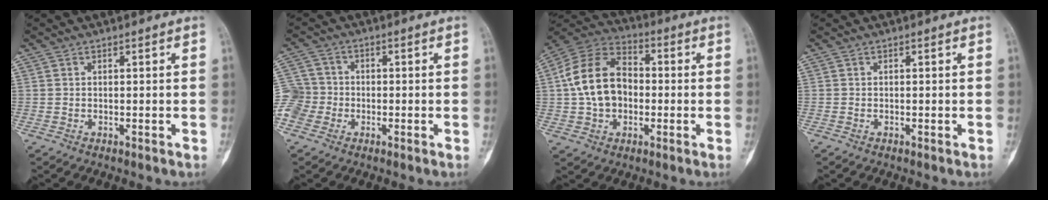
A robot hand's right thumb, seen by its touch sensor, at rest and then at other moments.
{"total": 7.9, "force": [-2.7, 7.1, 2.3], "torque": [-0.046, 0.021, -0.053]}
{"total": 15.0, "force": [-0.3, 10.7, 10.4], "torque": [-0.174, 0.032, -0.014]}
{"total": 0.0}